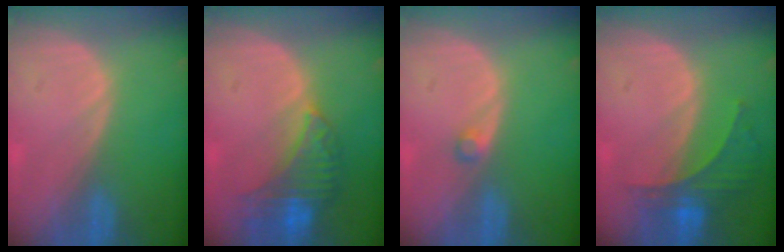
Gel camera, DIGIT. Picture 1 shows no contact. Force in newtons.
{"total": 8.0, "press": 7.1, "slide": 3.7}
{"total": 1.2, "press": 1.2, "slide": 0.2}
{"total": 5.7, "press": 5.5, "slide": 1.3}